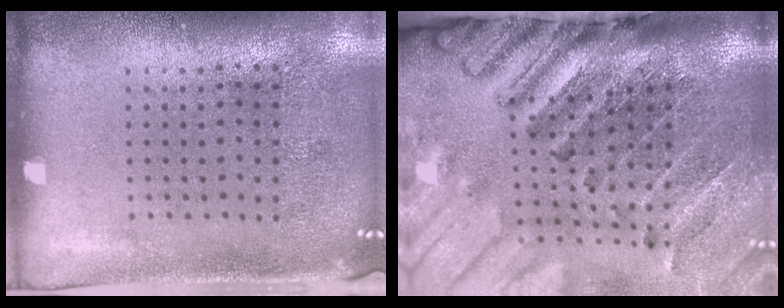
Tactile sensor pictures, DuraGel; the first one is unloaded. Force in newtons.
{"total": 4.4, "press": 3.3, "slide": 3.0}